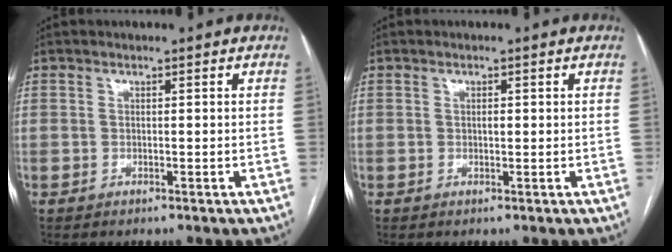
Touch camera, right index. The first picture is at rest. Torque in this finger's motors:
{"motor_torque": [0.14, 0.01, 0.12, 0.03]}